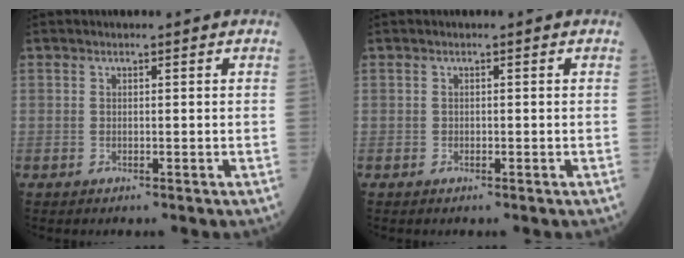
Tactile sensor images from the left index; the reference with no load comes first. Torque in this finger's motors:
{"motor_torque": [-0.18, 0.04, -0.01, -0.01]}